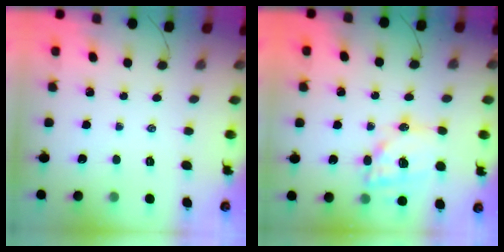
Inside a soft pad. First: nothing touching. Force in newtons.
{"total": 15.5, "press": 15.1, "slide": 3.5}